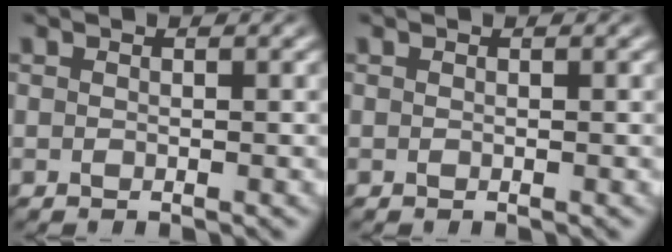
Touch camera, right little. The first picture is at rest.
{"total": 0.0}